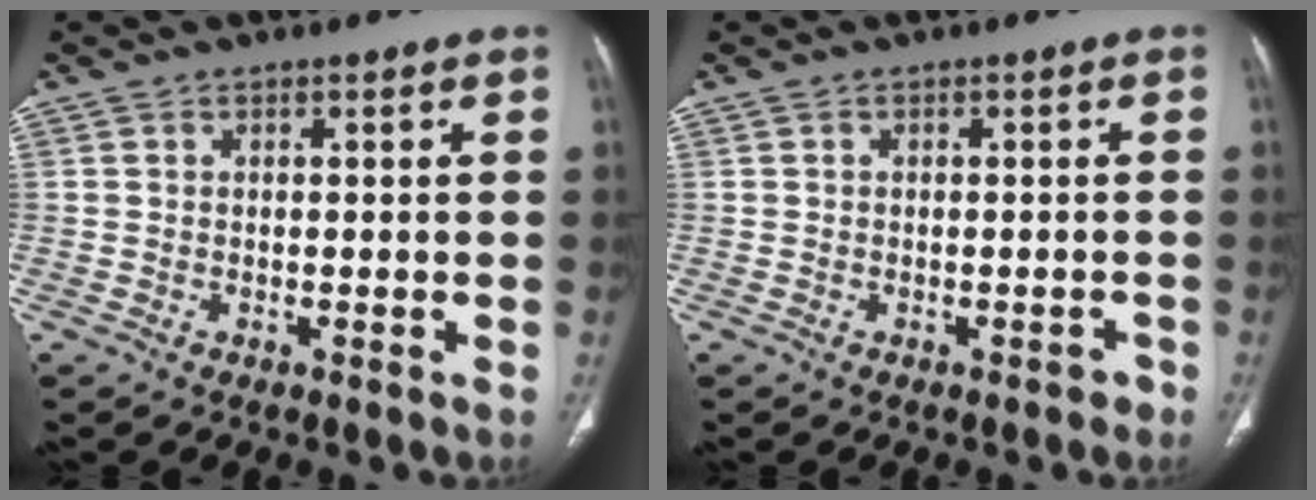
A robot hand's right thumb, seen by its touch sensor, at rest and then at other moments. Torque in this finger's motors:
{"motor_torque": [0.12, -0.13, 0.01, -0.58, 0.03]}